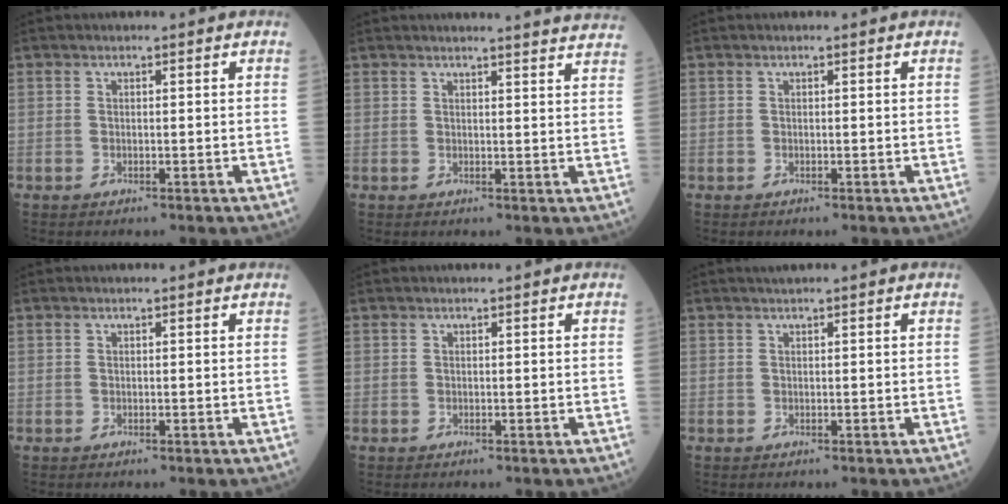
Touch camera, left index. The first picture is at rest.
{"total": 9.4, "force": [9.3, -0.6, 1.6], "torque": [-0.004, -0.043, 0.075]}
{"total": 0.0}
{"total": 0.7, "force": [0.7, 0.0, 0.1], "torque": [-0.005, 0.000, 0.006]}
{"total": 0.0}
{"total": 0.8, "force": [0.6, -0.1, 0.4], "torque": [-0.008, 0.003, 0.016]}